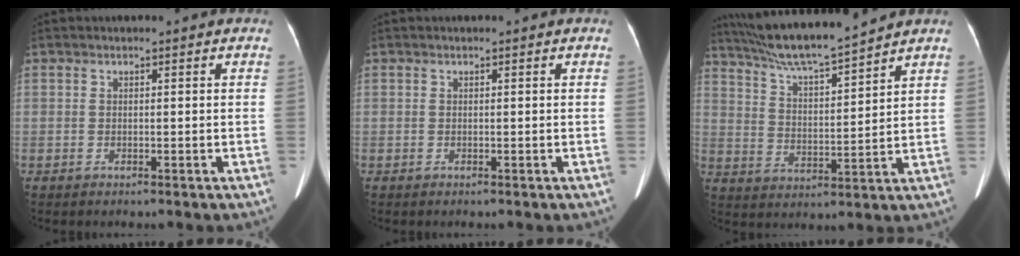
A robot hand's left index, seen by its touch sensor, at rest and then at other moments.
{"total": 0.0}
{"total": 11.5, "force": [10.5, -0.6, 4.7], "torque": [-0.090, 0.006, 0.184]}